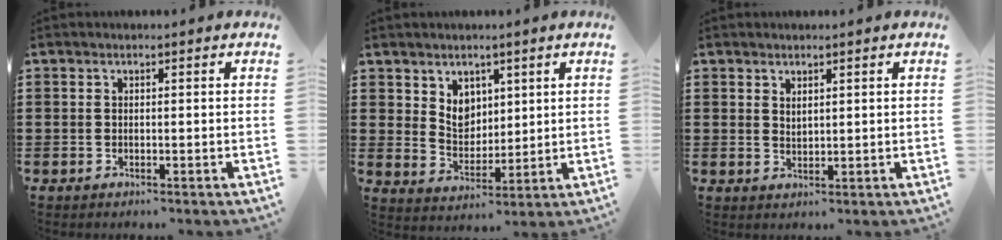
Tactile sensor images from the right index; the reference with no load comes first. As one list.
[{"total": 5.1, "force": [3.2, 3.8, 1.2], "torque": [-0.034, 0.001, 0.057]}, {"total": 1.4, "force": [1.3, 0.5, 0.2], "torque": [-0.006, 0.002, 0.025]}]